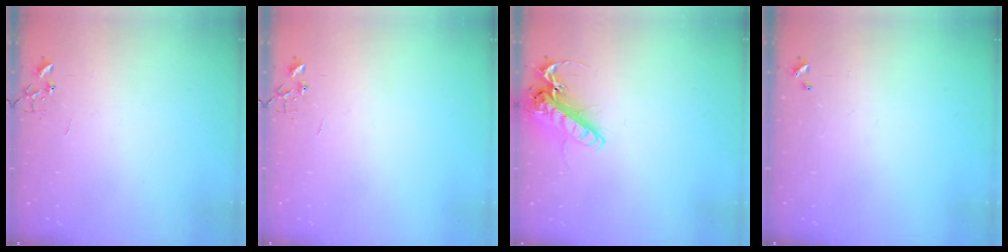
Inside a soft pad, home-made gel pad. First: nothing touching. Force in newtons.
{"total": 0.0}
{"total": 13.8, "press": 13.6, "slide": 2.4}
{"total": 0.0}